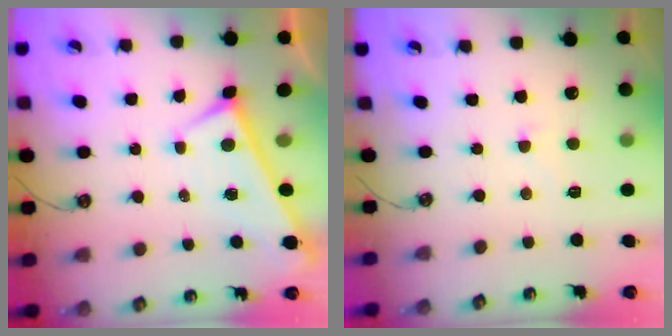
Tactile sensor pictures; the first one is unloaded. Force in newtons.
{"total": 5.0, "press": 4.9, "slide": 0.9}